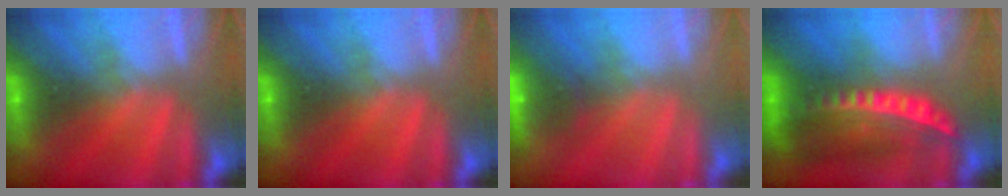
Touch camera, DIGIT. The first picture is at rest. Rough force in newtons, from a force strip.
{"total": 0.0}
{"total": 2.4}
{"total": 6.7}